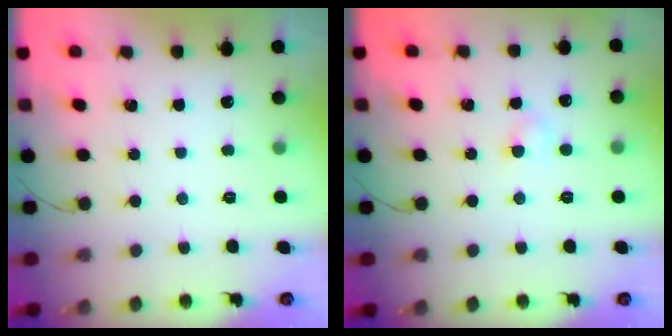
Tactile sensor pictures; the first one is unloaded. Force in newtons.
{"total": 2.5, "press": 2.4, "slide": 0.9}